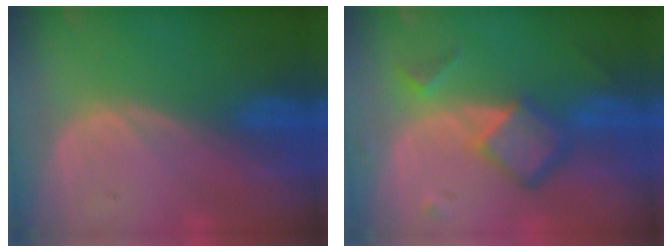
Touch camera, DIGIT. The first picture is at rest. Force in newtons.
{"total": 6.9, "press": 5.9, "slide": 3.5}